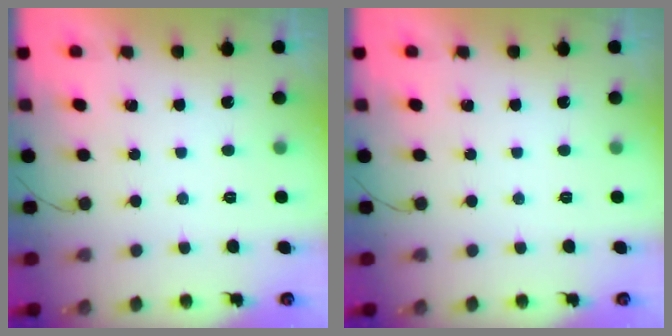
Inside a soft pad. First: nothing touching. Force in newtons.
{"total": 0.0}